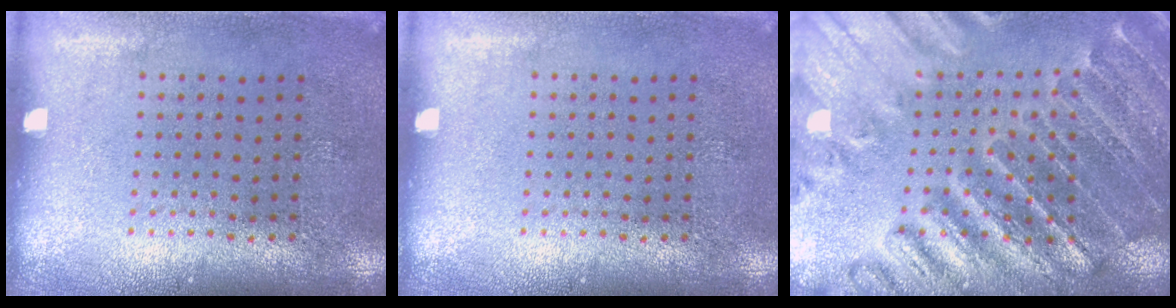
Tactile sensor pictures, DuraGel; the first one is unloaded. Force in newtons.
{"total": 0.0}
{"total": 2.8, "press": 2.8, "slide": 0.4}